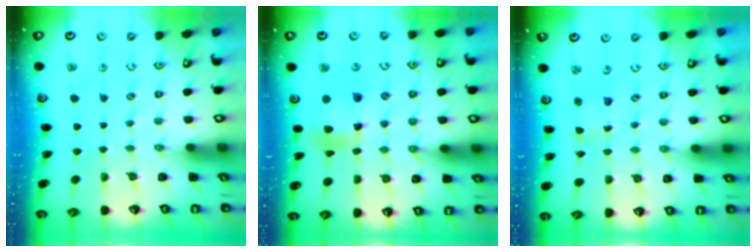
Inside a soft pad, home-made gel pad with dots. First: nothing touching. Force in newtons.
{"total": 10.2, "press": 10.1, "slide": 1.3}
{"total": 1.0, "press": 1.0, "slide": 0.2}